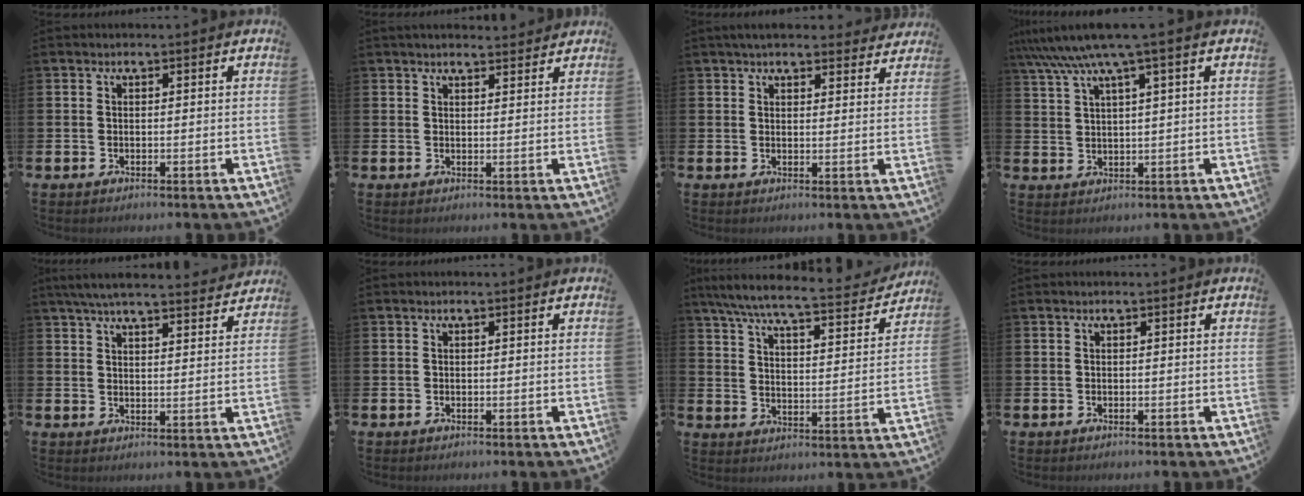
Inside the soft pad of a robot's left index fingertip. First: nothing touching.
{"total": 2.4, "force": [2.4, 0.5, 0.2], "torque": [0.007, -0.014, 0.040]}
{"total": 4.1, "force": [3.8, 1.1, 1.1], "torque": [-0.019, -0.014, 0.068]}
{"total": 6.5, "force": [4.5, 0.3, 4.6], "torque": [-0.101, -0.009, 0.077]}
{"total": 5.7, "force": [5.4, 0.5, 1.8], "torque": [-0.048, -0.023, 0.098]}
{"total": 0.0}
{"total": 7.3, "force": [6.6, 0.6, 3.2], "torque": [-0.092, -0.045, 0.109]}
{"total": 0.0}